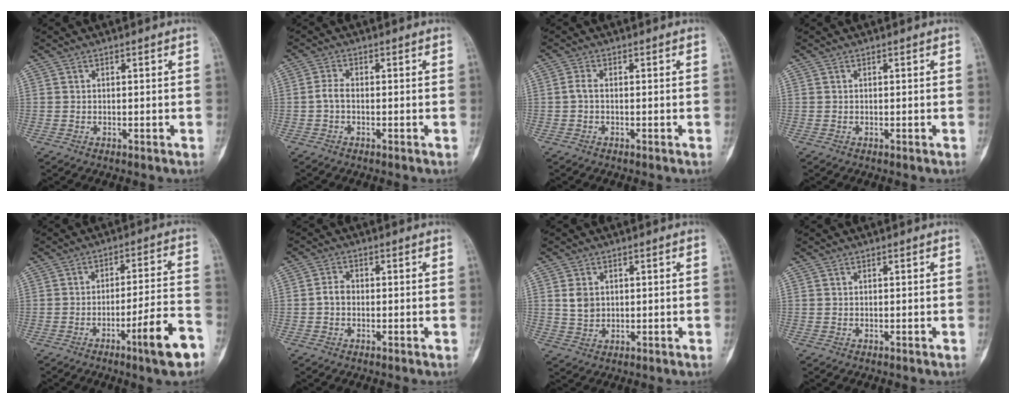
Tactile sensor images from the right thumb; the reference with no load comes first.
{"total": 2.2, "force": [-0.5, 1.1, 1.8], "torque": [-0.037, 0.004, -0.015]}
{"total": 1.4, "force": [-0.3, 0.6, 1.3], "torque": [-0.026, 0.001, -0.010]}
{"total": 0.0}
{"total": 10.9, "force": [-6.0, 1.1, 9.0], "torque": [-0.134, 0.031, -0.091]}
{"total": 2.4, "force": [-0.4, 1.8, 1.5], "torque": [-0.021, 0.009, -0.014]}
{"total": 3.6, "force": [0.9, 2.8, 2.1], "torque": [-0.026, -0.005, 0.021]}
{"total": 0.0}